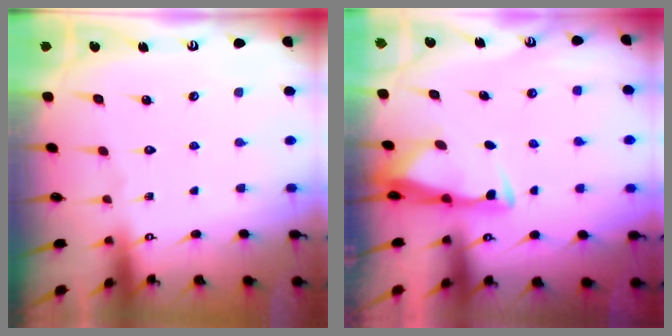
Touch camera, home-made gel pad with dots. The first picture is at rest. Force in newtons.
{"total": 3.2, "press": 3.1, "slide": 0.9}